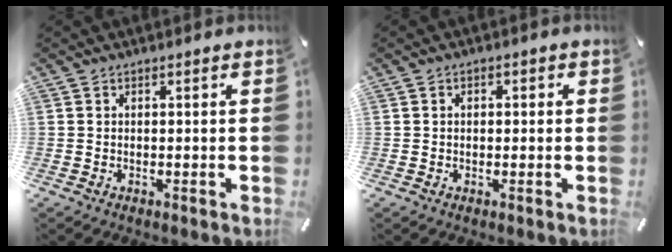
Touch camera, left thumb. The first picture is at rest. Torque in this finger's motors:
{"motor_torque": [-0.48, -0.34, -0.01, 0.06, 0.00]}